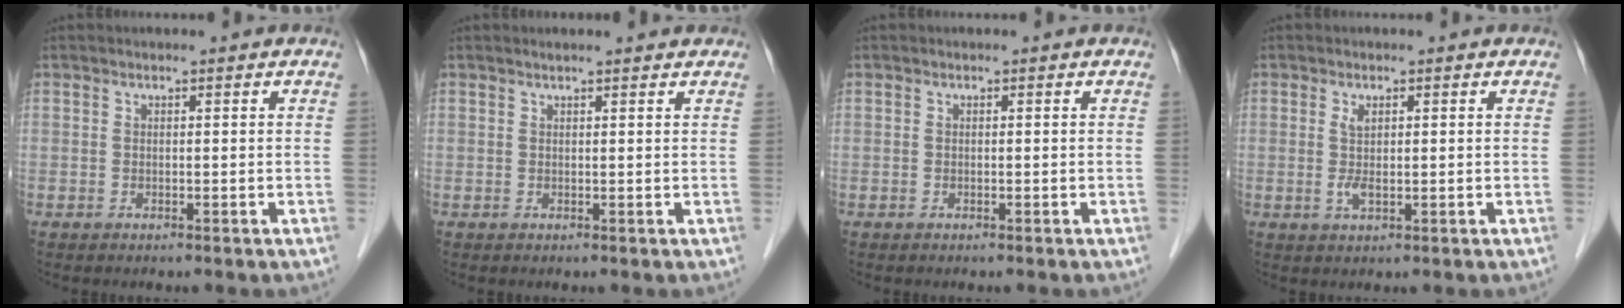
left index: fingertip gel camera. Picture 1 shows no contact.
{"total": 3.6, "force": [3.2, 0.5, 1.4], "torque": [-0.021, 0.019, 0.036]}
{"total": 0.0}
{"total": 2.3, "force": [0.3, 0.8, 2.2], "torque": [-0.046, -0.001, 0.010]}